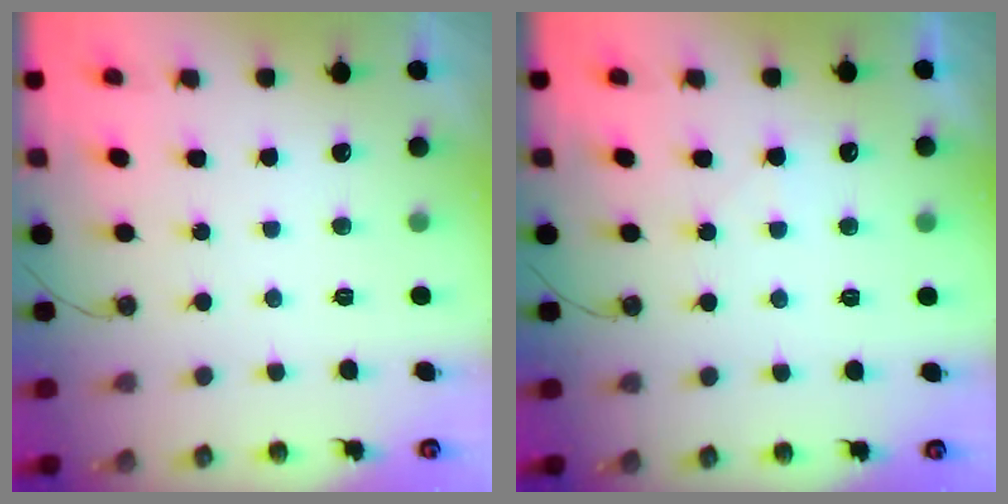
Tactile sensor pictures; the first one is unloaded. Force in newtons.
{"total": 4.9, "press": 4.9, "slide": 0.6}